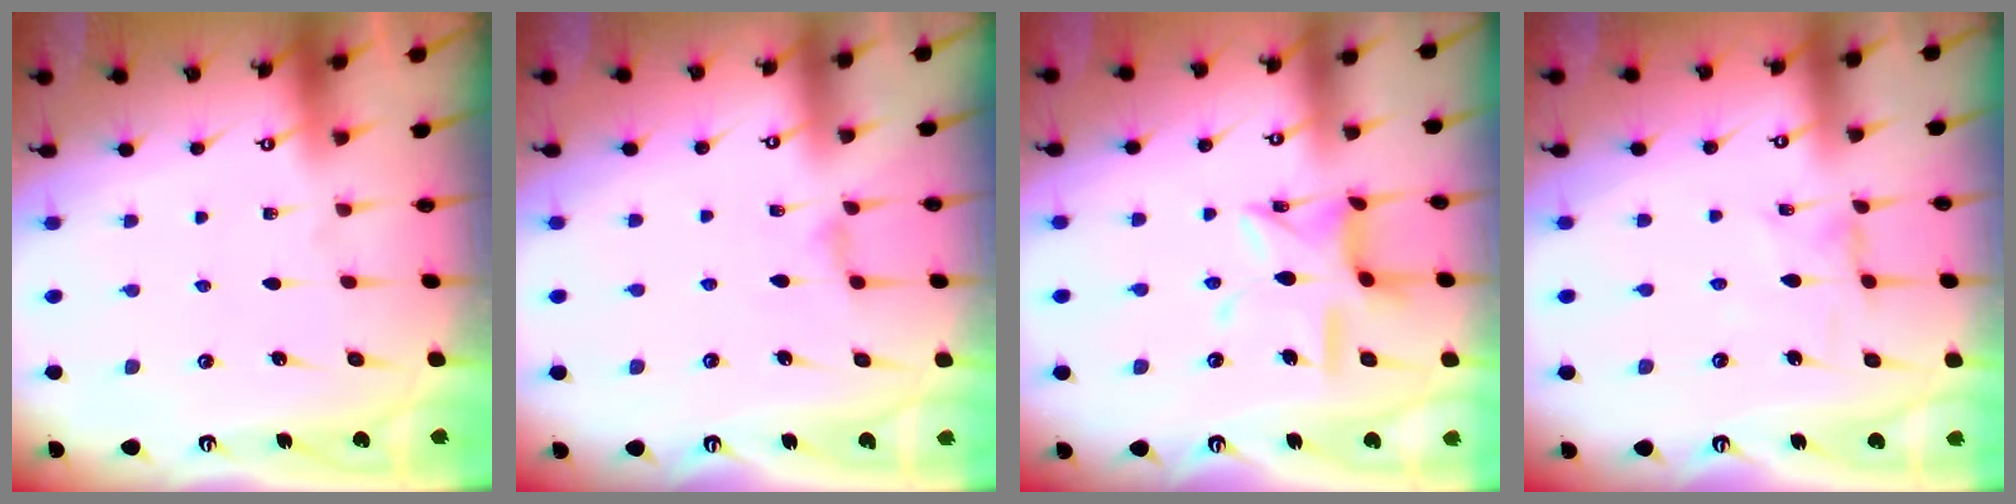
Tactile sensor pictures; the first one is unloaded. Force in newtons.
{"total": 2.6, "press": 2.6, "slide": 0.4}
{"total": 12.5, "press": 12.5, "slide": 1.1}
{"total": 1.8, "press": 1.7, "slide": 0.3}